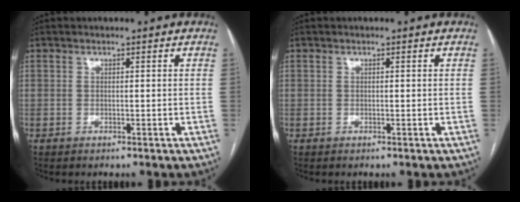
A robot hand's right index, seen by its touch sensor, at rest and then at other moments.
{"total": 0.0}